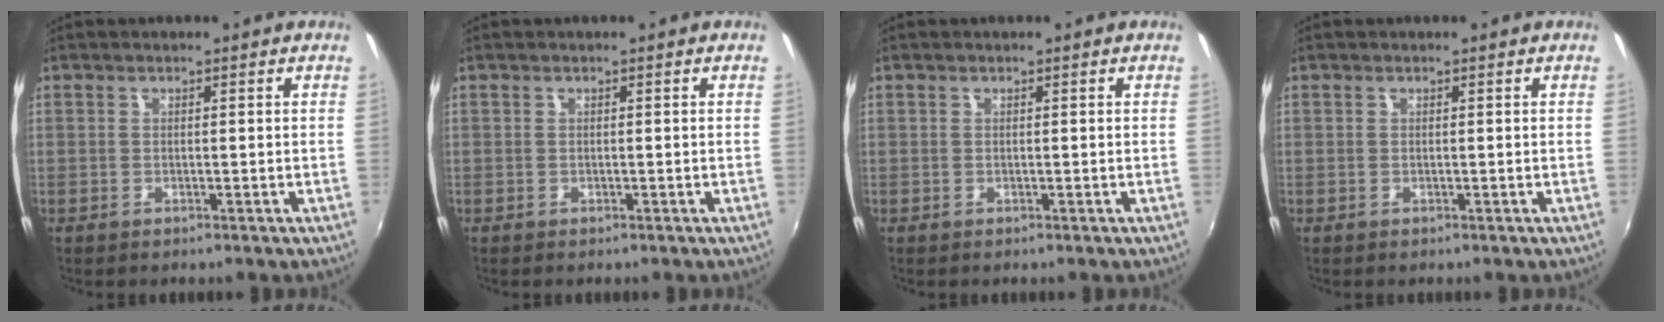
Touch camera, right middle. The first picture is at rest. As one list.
[{"total": 0.0}, {"total": 0.0}, {"total": 0.0}]